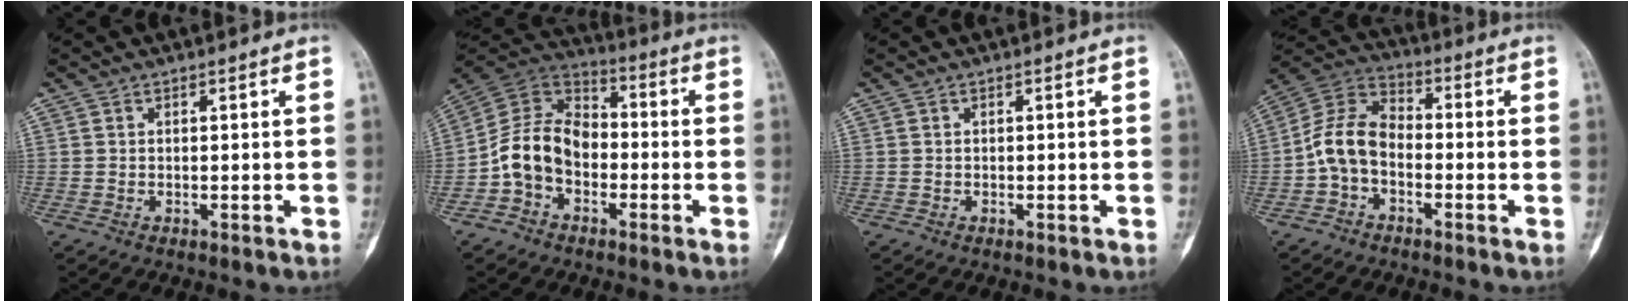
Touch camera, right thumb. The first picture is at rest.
{"total": 12.7, "force": [-3.3, 9.4, 7.9], "torque": [-0.132, 0.048, -0.072]}
{"total": 0.0}
{"total": 9.7, "force": [-2.4, 6.5, 6.8], "torque": [-0.125, 0.038, -0.061]}